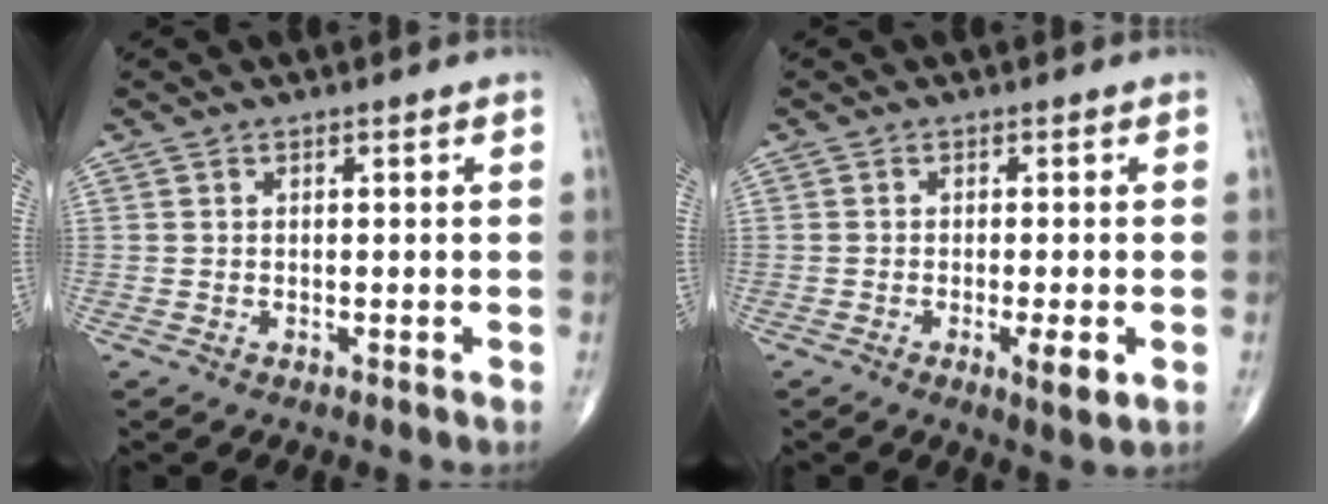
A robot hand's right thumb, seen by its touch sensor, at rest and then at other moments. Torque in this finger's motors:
{"motor_torque": [0.35, 0.43, 0.03, -0.05, 0.13]}